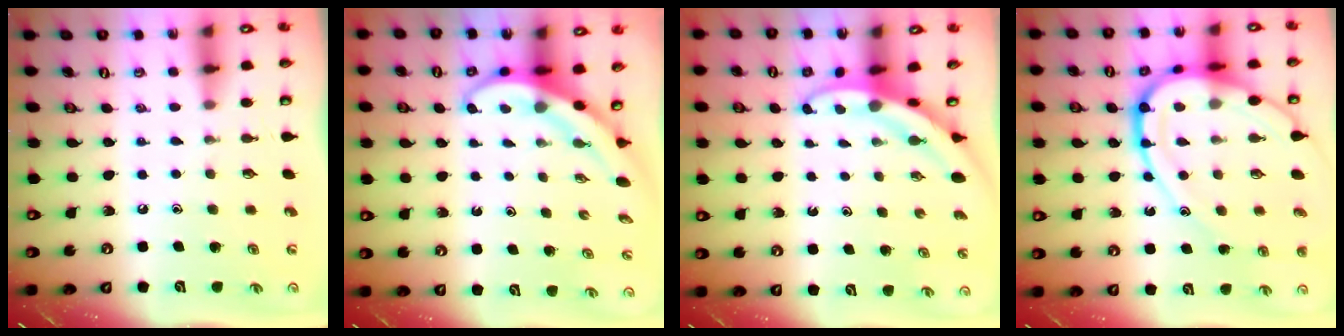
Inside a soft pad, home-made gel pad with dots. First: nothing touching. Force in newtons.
{"total": 4.0, "press": 3.9, "slide": 0.7}
{"total": 3.2, "press": 3.2, "slide": 0.3}
{"total": 20.0, "press": 19.9, "slide": 2.1}